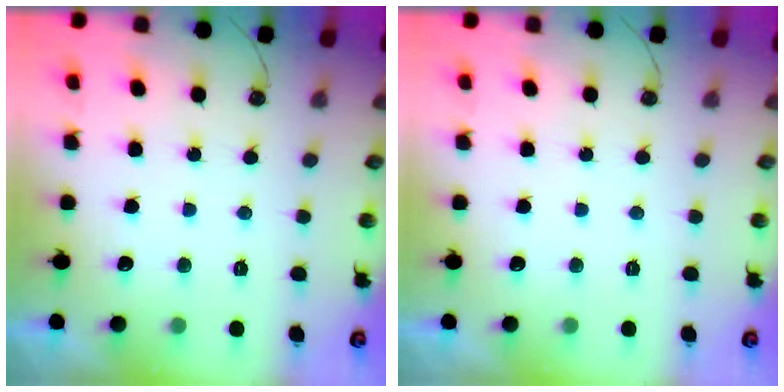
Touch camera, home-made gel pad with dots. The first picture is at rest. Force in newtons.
{"total": 0.0}